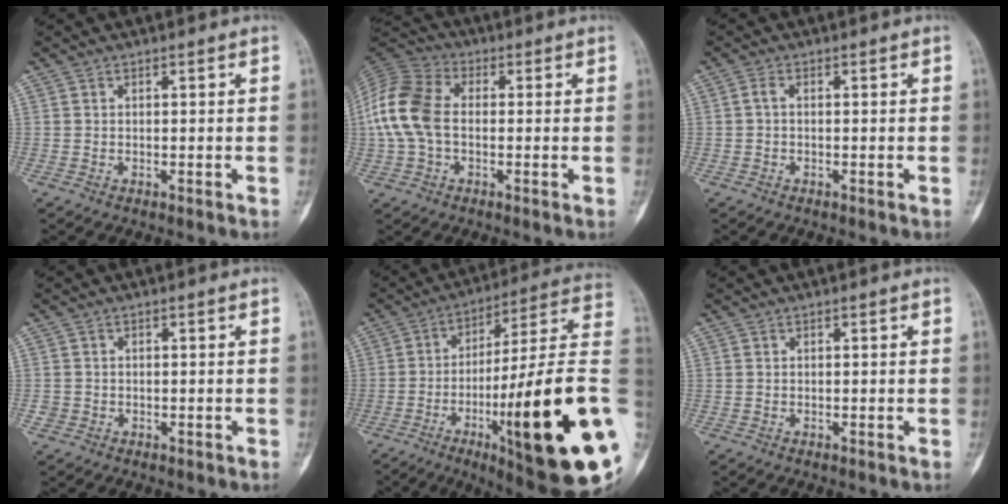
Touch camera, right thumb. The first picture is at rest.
{"total": 12.2, "force": [-0.4, 8.1, 9.2], "torque": [-0.202, 0.028, -0.016]}
{"total": 1.2, "force": [-0.1, 0.6, 1.1], "torque": [-0.021, 0.002, -0.006]}
{"total": 1.1, "force": [-0.3, 1.1, 0.1], "torque": [0.005, 0.005, -0.008]}
{"total": 31.5, "force": [-6.8, 4.4, 30.4], "torque": [-0.404, 0.006, -0.107]}
{"total": 0.0}